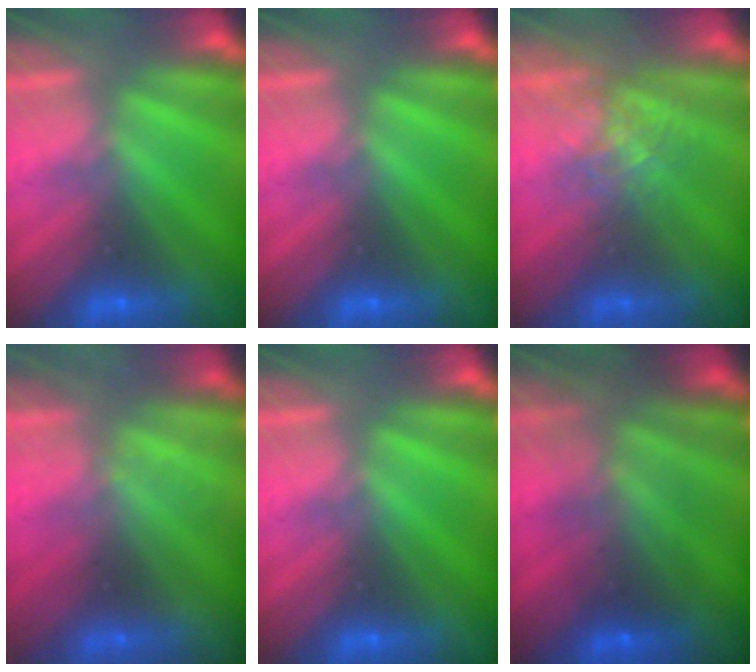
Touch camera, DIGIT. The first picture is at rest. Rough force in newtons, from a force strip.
{"total": 0.0}
{"total": 2.6}
{"total": 2.2}
{"total": 0.0}
{"total": 7.1}